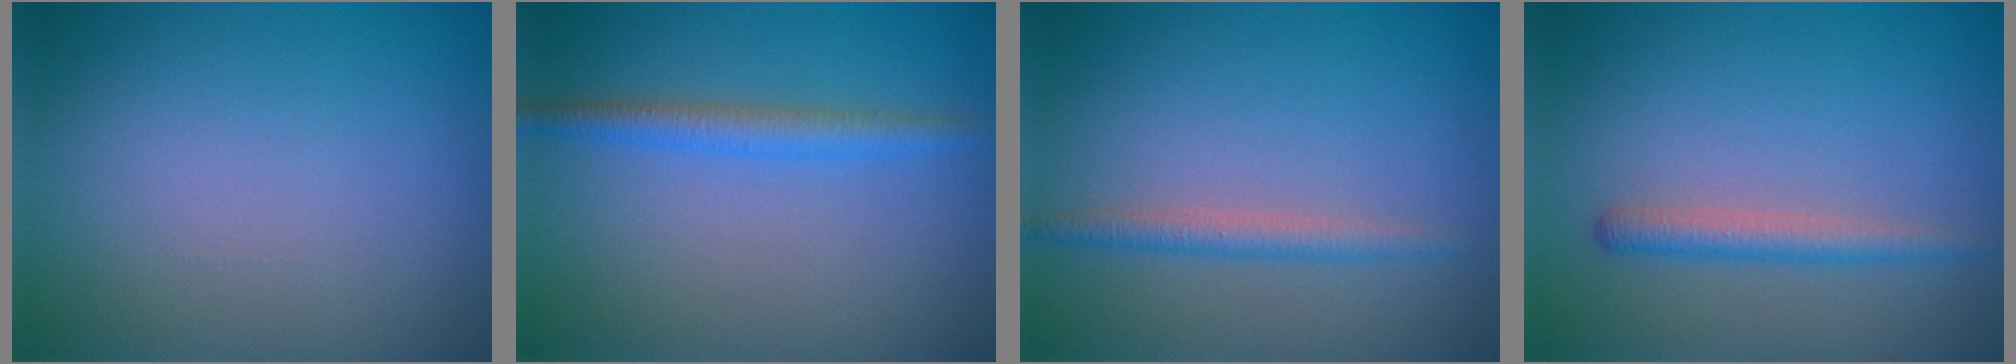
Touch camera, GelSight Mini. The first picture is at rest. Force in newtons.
{"total": 2.4, "press": 2.4, "slide": 0.2}
{"total": 1.8, "press": 1.8, "slide": 0.1}
{"total": 2.2, "press": 2.2, "slide": 0.0}